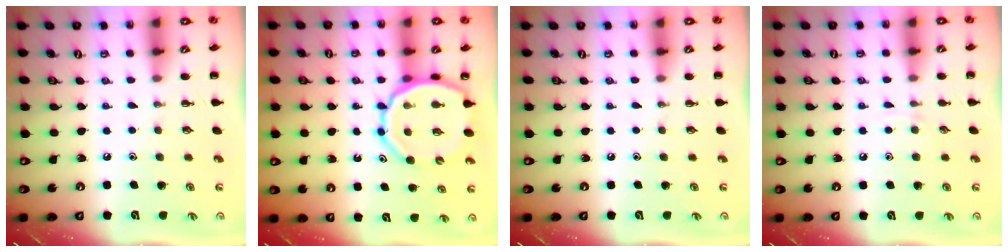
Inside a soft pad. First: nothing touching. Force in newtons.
{"total": 12.9, "press": 12.5, "slide": 3.2}
{"total": 0.0}
{"total": 2.5, "press": 2.3, "slide": 0.9}